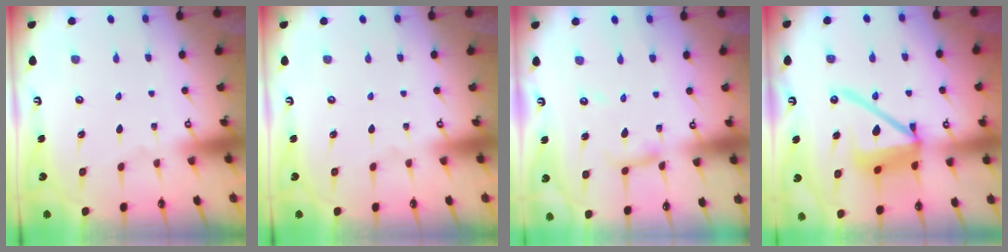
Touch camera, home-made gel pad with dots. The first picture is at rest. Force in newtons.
{"total": 0.0}
{"total": 6.5, "press": 6.4, "slide": 0.5}
{"total": 15.8, "press": 15.7, "slide": 2.2}